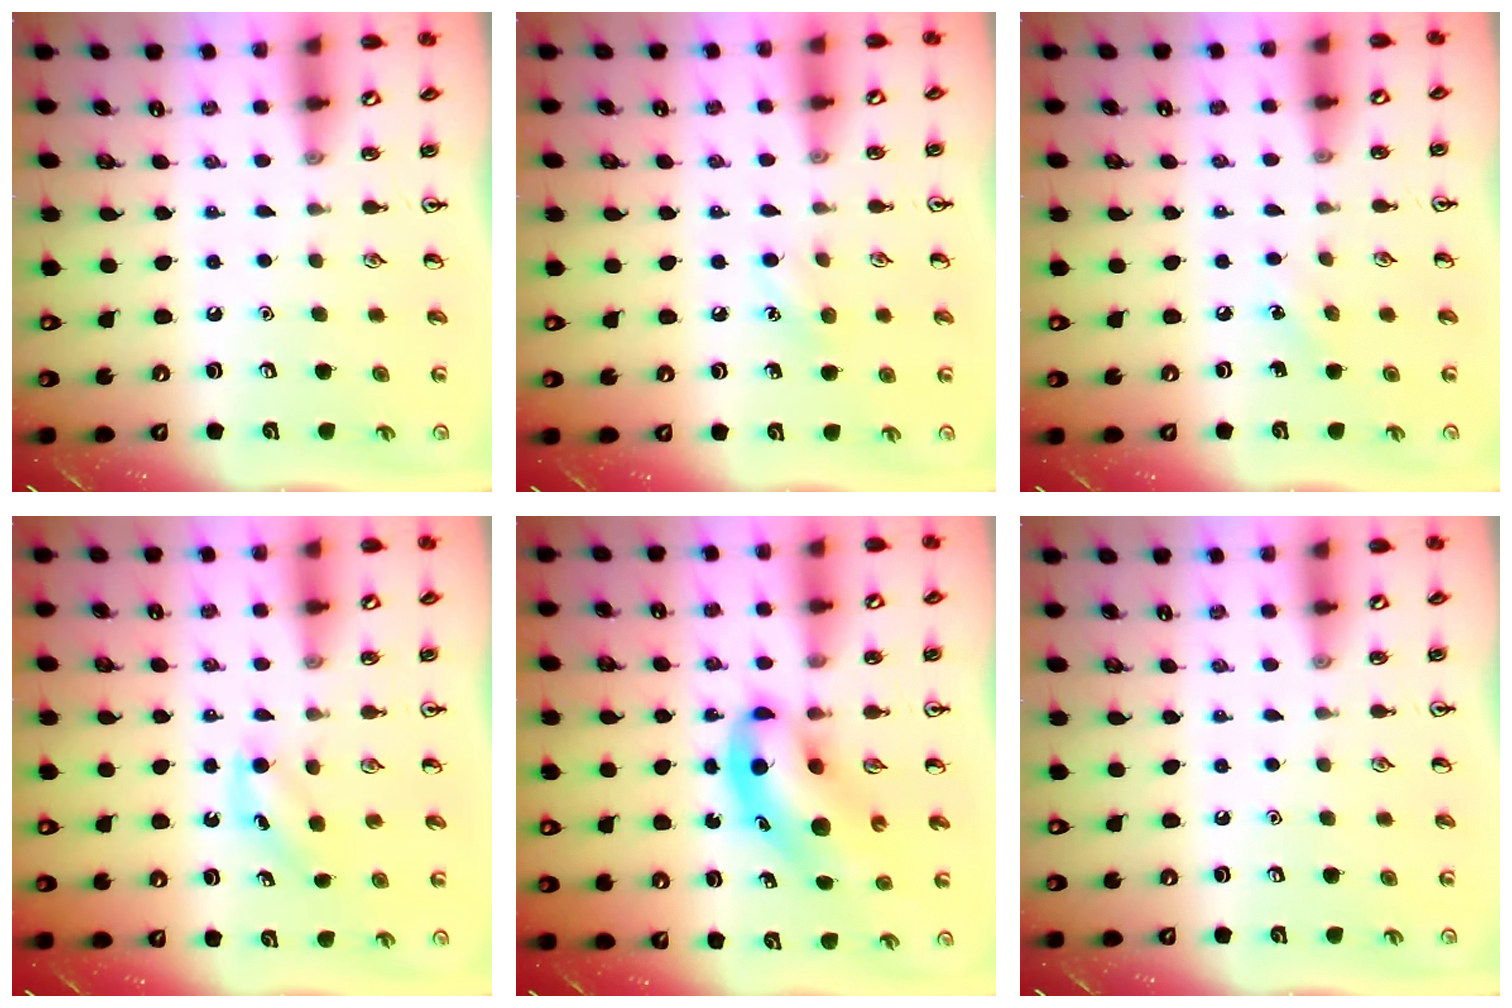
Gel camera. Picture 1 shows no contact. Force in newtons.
{"total": 6.4, "press": 6.2, "slide": 1.5}
{"total": 4.9, "press": 4.6, "slide": 1.7}
{"total": 3.8, "press": 3.6, "slide": 1.4}
{"total": 8.9, "press": 8.5, "slide": 2.6}
{"total": 0.0}